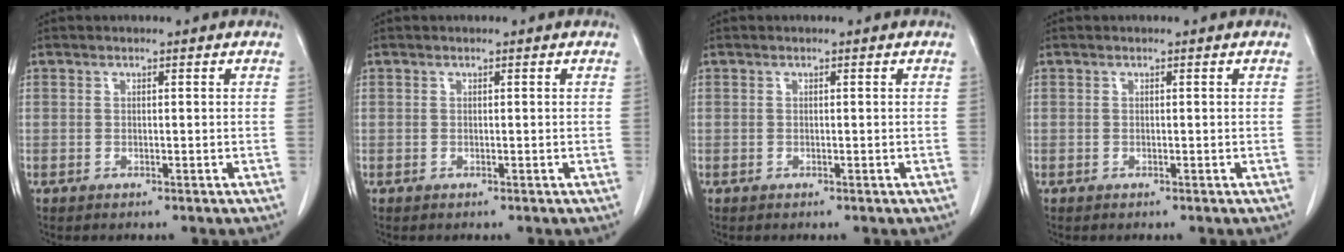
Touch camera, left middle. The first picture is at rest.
{"total": 0.0}
{"total": 0.0}
{"total": 0.0}